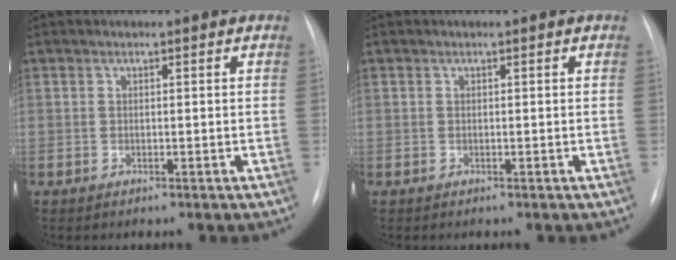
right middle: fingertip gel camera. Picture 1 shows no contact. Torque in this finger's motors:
{"motor_torque": [0.23, -0.17, 0.05, 0.00]}